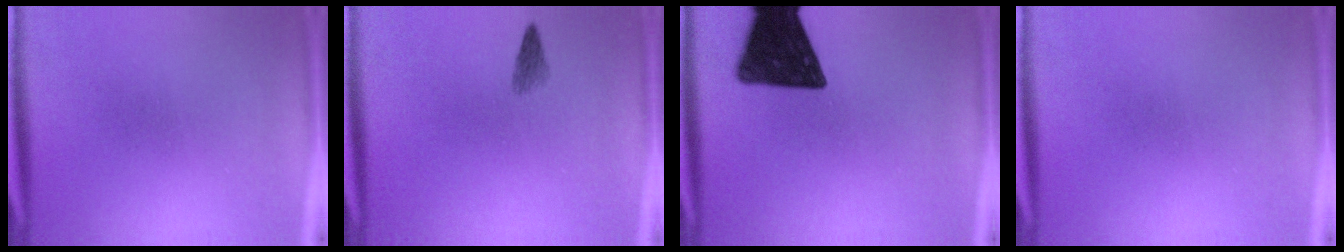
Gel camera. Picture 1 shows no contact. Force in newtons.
{"total": 1.5}
{"total": 16.6}
{"total": 0.0}